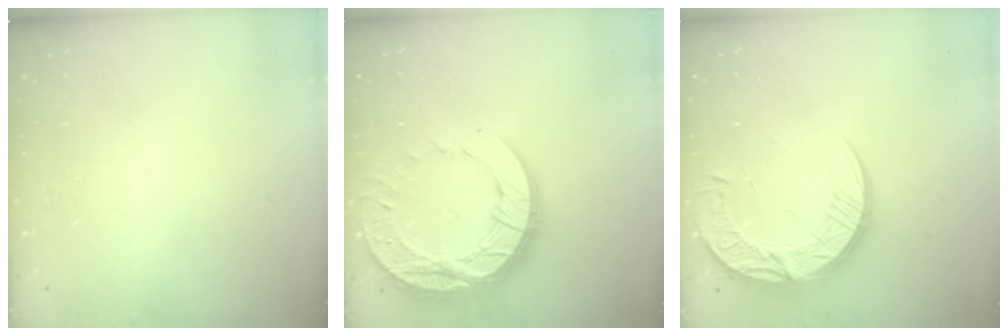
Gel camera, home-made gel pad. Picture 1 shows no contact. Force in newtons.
{"total": 19.4, "press": 19.4, "slide": 1.8}
{"total": 18.4, "press": 18.4, "slide": 1.0}